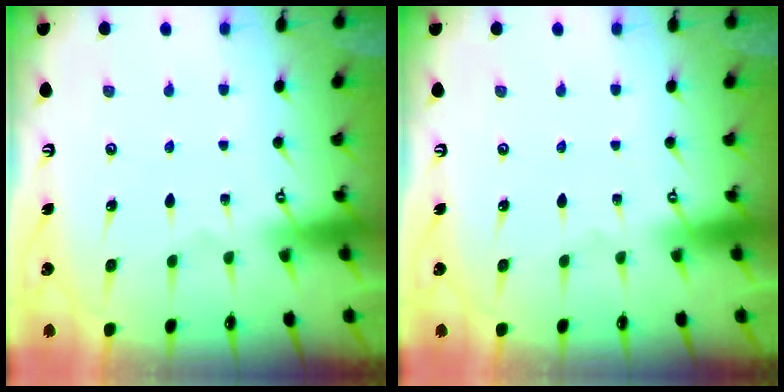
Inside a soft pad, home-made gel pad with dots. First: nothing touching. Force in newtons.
{"total": 0.0}